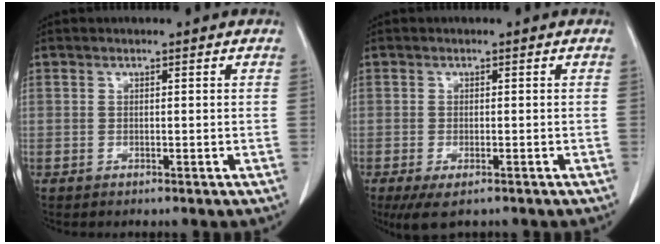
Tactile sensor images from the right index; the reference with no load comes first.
{"total": 4.3, "force": [-2.9, 1.5, 2.8], "torque": [-0.053, -0.011, -0.044]}